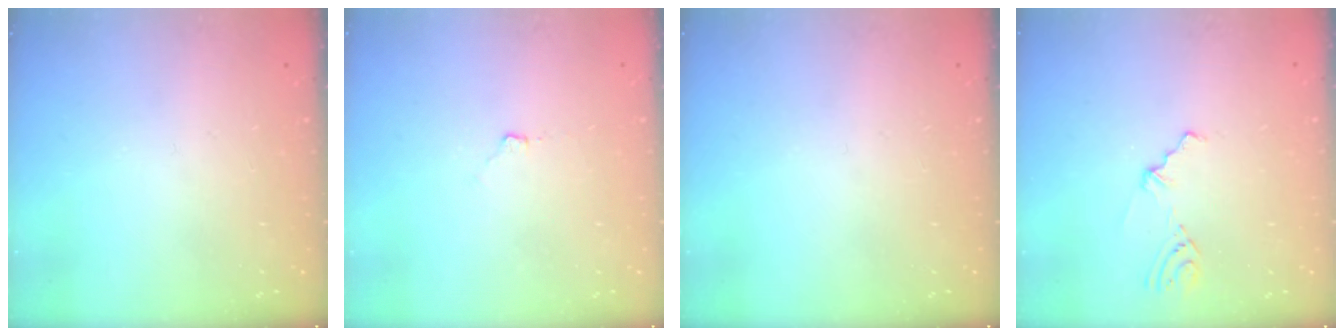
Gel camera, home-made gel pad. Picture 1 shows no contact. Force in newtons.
{"total": 2.9, "press": 2.8, "slide": 0.4}
{"total": 0.0}
{"total": 2.1, "press": 1.1, "slide": 1.8}